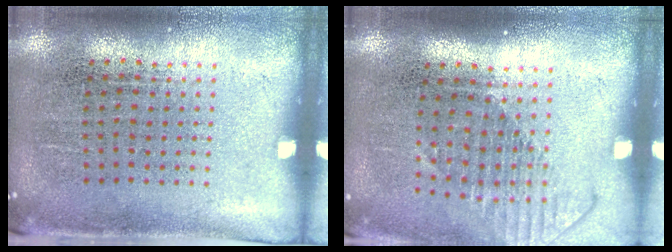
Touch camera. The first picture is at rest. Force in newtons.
{"total": 1.6, "press": 1.2, "slide": 1.0}